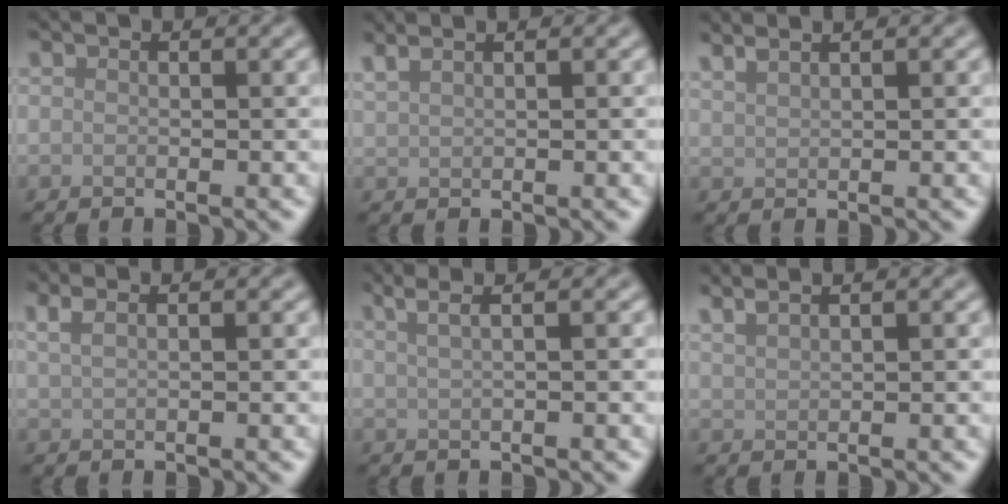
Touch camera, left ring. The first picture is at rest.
{"total": 2.5, "force": [2.0, 0.9, 1.3], "torque": [-0.019, 0.011, 0.022]}
{"total": 2.6, "force": [2.1, 0.8, 1.3], "torque": [-0.011, 0.012, 0.019]}
{"total": 2.0, "force": [1.2, 0.8, 1.4], "torque": [-0.024, 0.000, 0.018]}
{"total": 5.0, "force": [2.9, 2.3, 3.4], "torque": [-0.035, 0.033, 0.016]}
{"total": 3.1, "force": [2.4, 1.0, 1.6], "torque": [-0.014, 0.016, 0.021]}